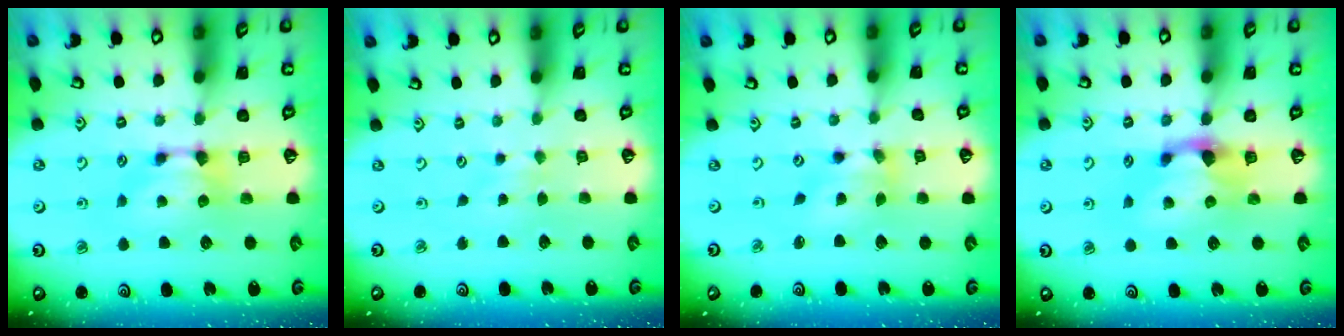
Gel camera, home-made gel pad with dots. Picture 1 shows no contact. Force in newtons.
{"total": 3.5, "press": 3.4, "slide": 0.5}
{"total": 1.9, "press": 1.3, "slide": 1.3}
{"total": 1.7, "press": 1.3, "slide": 1.1}